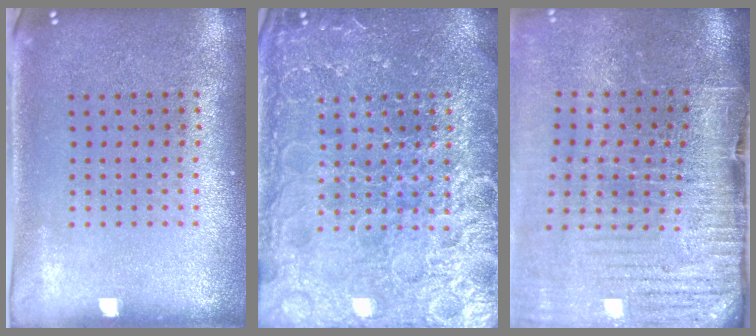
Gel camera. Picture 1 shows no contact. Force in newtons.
{"total": 7.0, "press": 7.0, "slide": 1.0}
{"total": 4.3, "press": 3.6, "slide": 2.4}